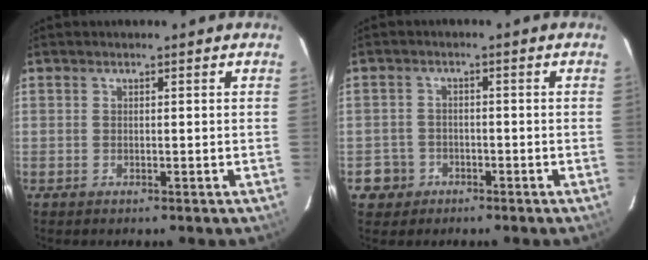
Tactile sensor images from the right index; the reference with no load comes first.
{"total": 4.5, "force": [-2.0, 4.1, 0.1], "torque": [-0.017, 0.021, -0.033]}